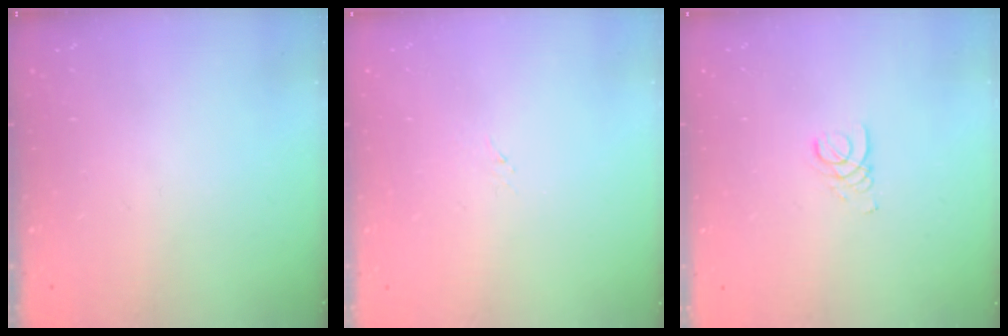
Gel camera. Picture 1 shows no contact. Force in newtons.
{"total": 3.0, "press": 3.0, "slide": 0.4}
{"total": 2.1, "press": 2.1, "slide": 0.2}